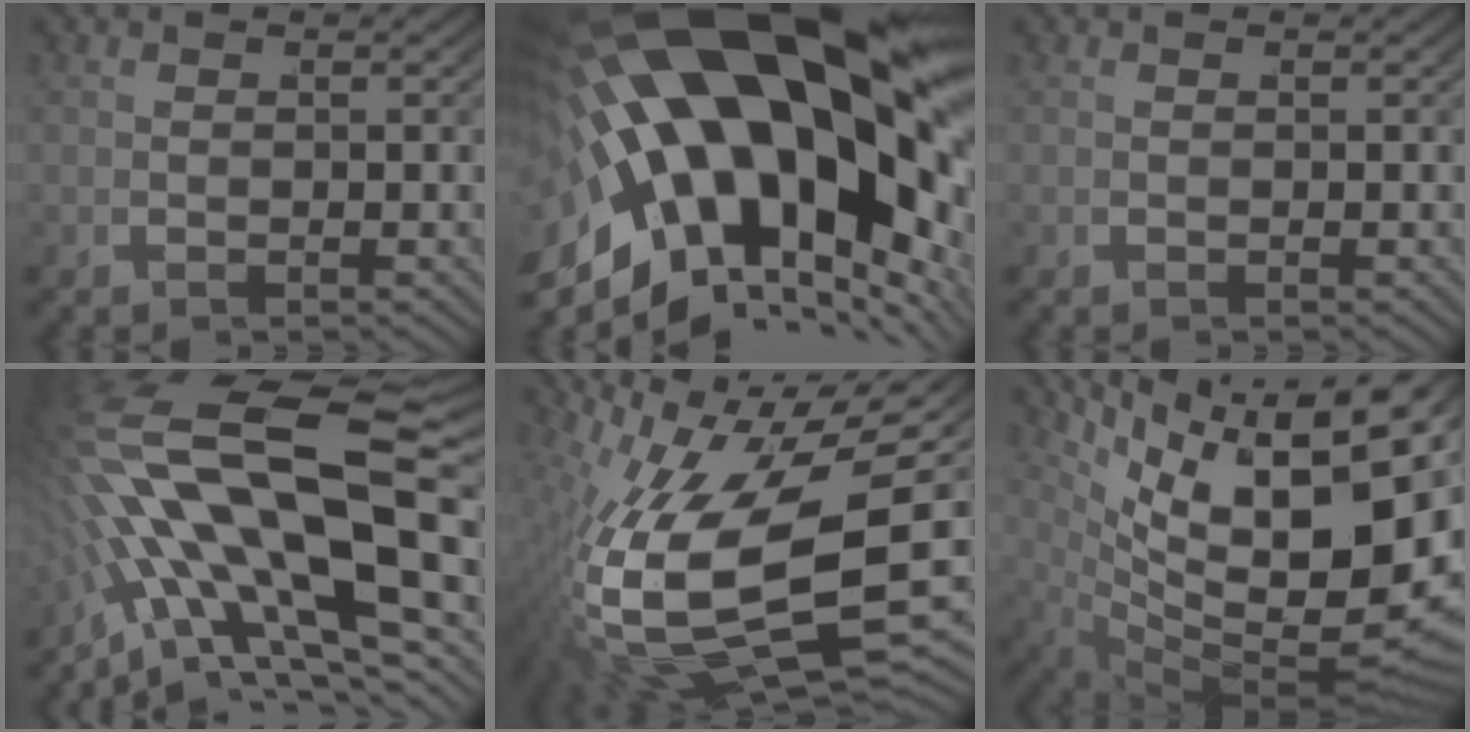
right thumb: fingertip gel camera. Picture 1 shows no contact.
{"total": 25.3, "force": [0.0, 14.3, 20.8], "torque": [-0.368, -0.025, 0.003]}
{"total": 0.0}
{"total": 14.4, "force": [-0.1, 7.0, 12.6], "torque": [-0.263, -0.019, 0.004]}
{"total": 19.8, "force": [-2.1, 10.8, 16.5], "torque": [-0.338, -0.059, 0.005]}
{"total": 20.5, "force": [0.5, 12.0, 16.7], "torque": [-0.270, -0.038, 0.031]}